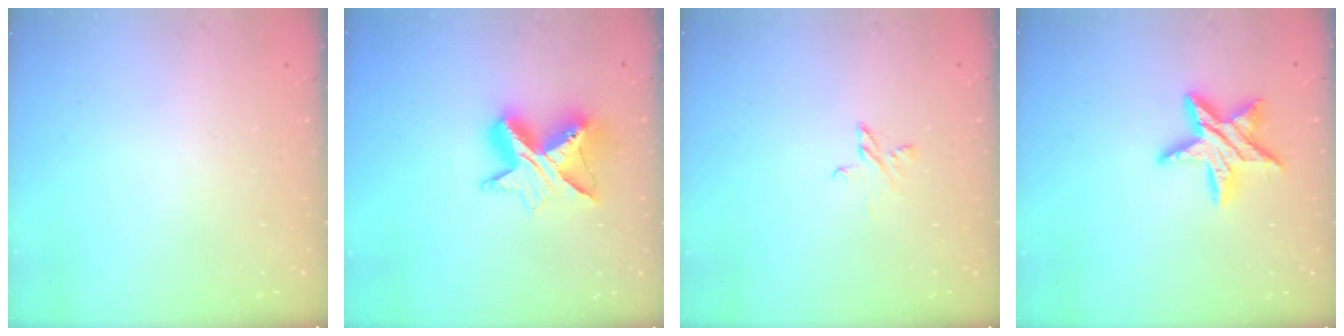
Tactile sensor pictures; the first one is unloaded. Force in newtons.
{"total": 11.6, "press": 11.6, "slide": 0.8}
{"total": 3.8, "press": 3.8, "slide": 0.4}
{"total": 12.7, "press": 12.6, "slide": 0.7}